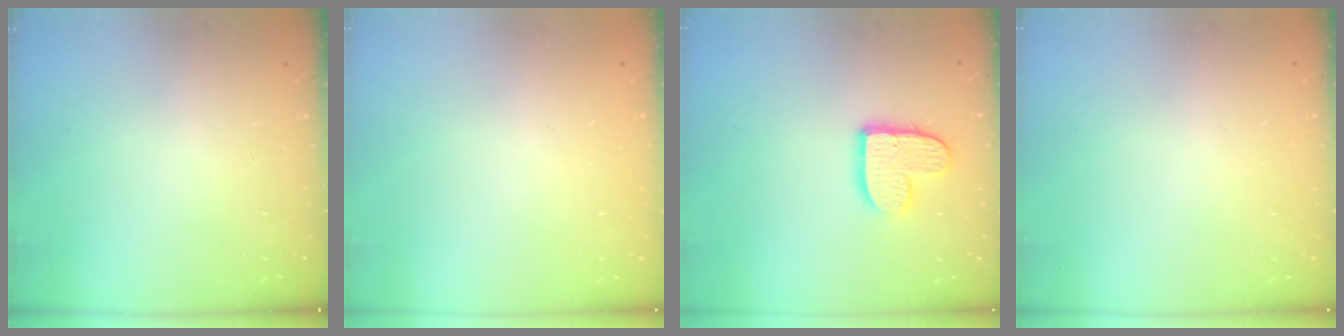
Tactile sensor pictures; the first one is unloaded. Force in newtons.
{"total": 0.0}
{"total": 11.1, "press": 11.1, "slide": 0.5}
{"total": 0.0}